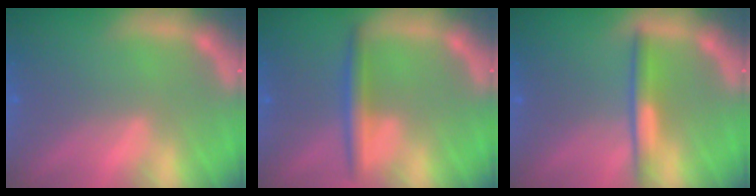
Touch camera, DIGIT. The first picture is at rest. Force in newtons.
{"total": 3.0}
{"total": 3.0}